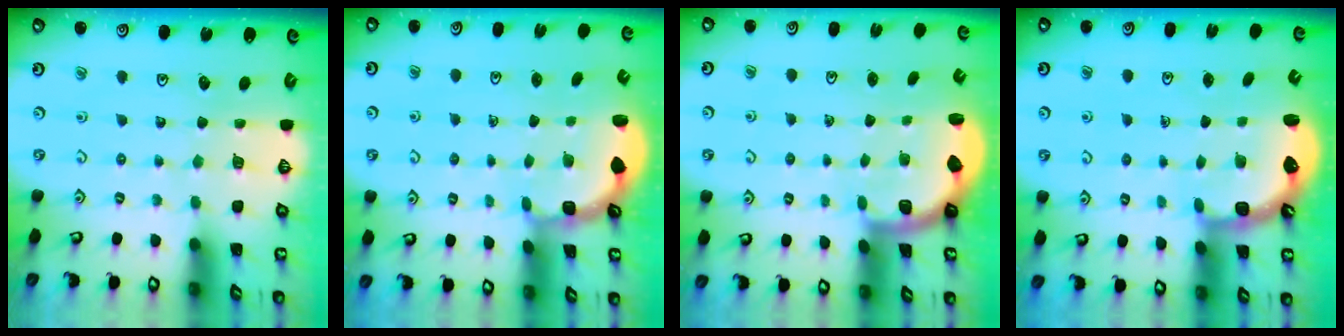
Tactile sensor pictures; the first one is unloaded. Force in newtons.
{"total": 2.4, "press": 1.8, "slide": 1.6}
{"total": 1.9, "press": 1.8, "slide": 0.5}
{"total": 2.8, "press": 2.0, "slide": 2.0}